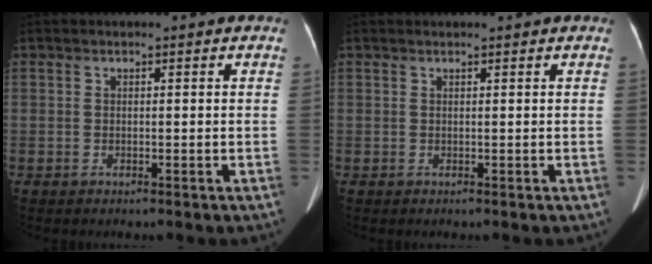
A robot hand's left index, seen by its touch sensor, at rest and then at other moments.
{"total": 1.6, "force": [1.5, 0.1, 0.4], "torque": [-0.007, 0.019, 0.021]}